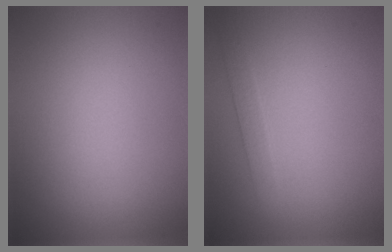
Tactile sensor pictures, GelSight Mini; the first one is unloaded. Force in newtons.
{"total": 1.6, "press": 1.6, "slide": 0.2}